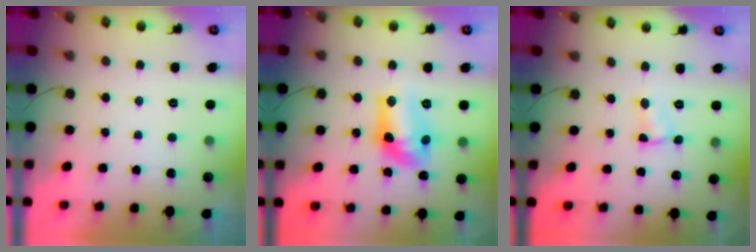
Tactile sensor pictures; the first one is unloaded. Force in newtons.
{"total": 13.5, "press": 13.1, "slide": 3.3}
{"total": 2.0, "press": 2.0, "slide": 0.3}